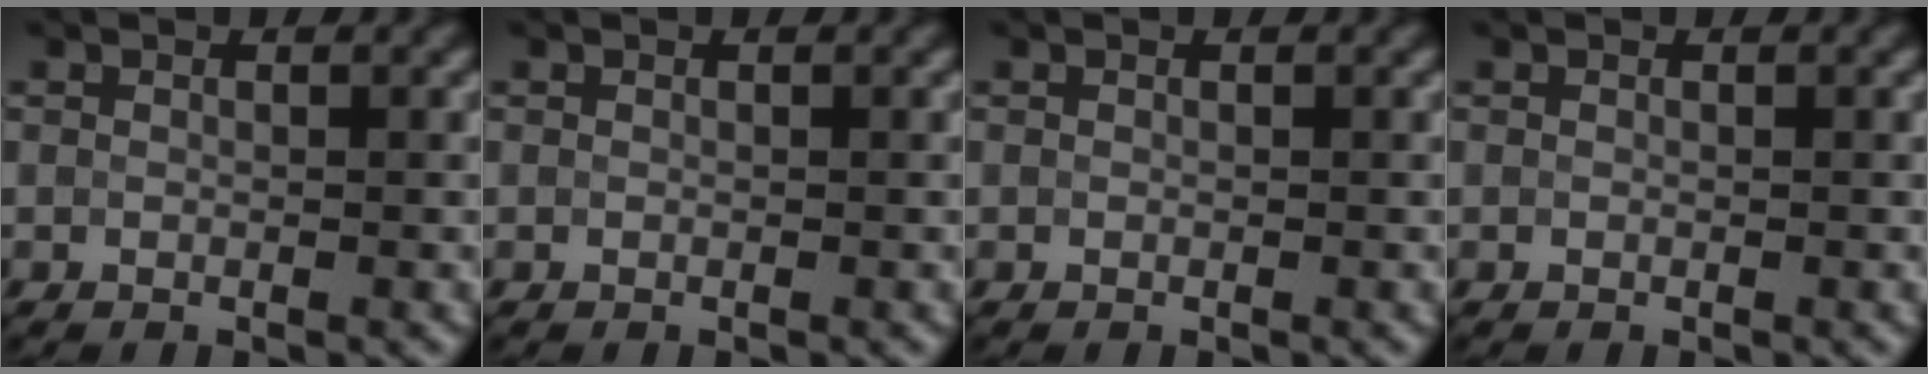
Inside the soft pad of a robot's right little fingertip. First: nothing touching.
{"total": 0.0}
{"total": 0.0}
{"total": 0.0}